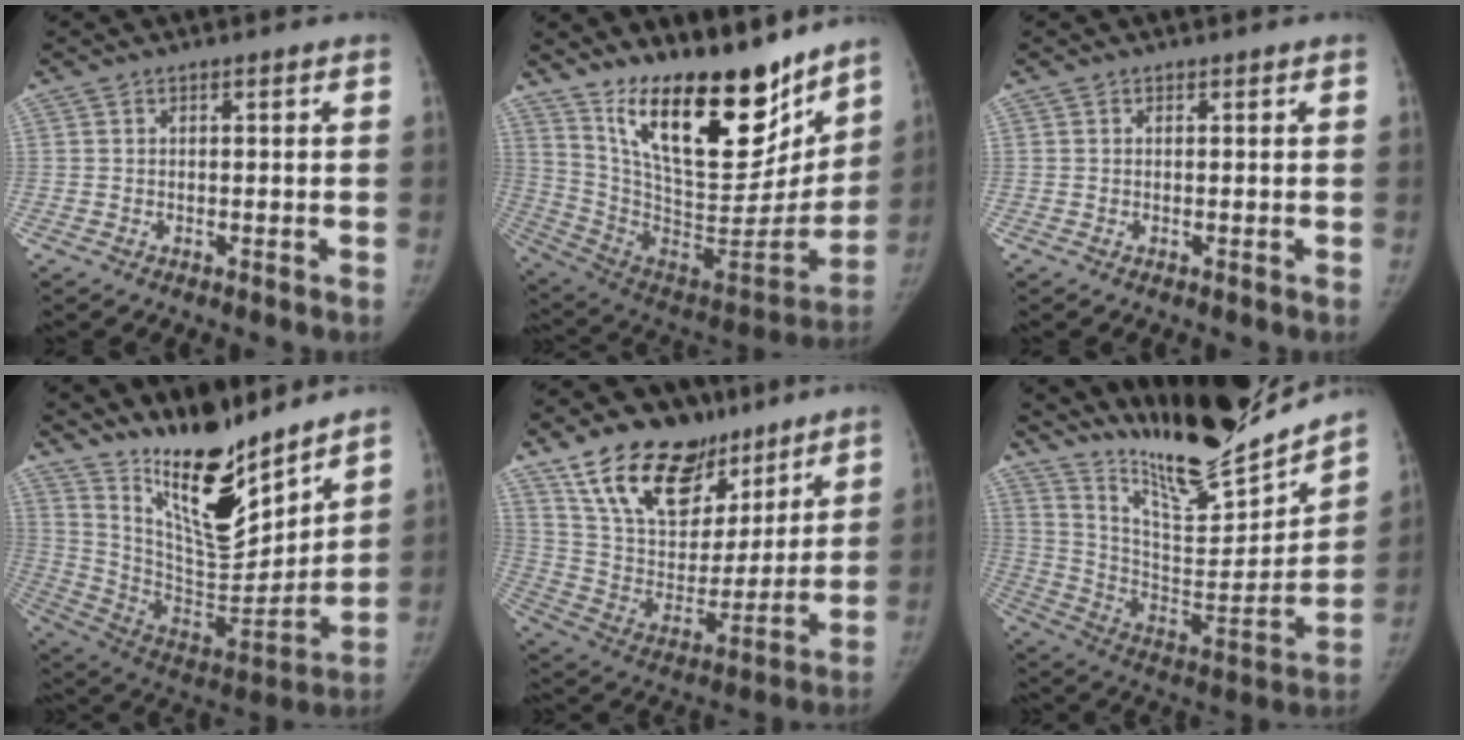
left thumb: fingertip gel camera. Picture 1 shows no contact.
{"total": 26.5, "force": [18.4, 9.6, 16.5], "torque": [-0.212, -0.109, 0.311]}
{"total": 0.0}
{"total": 20.9, "force": [16.4, 6.2, 11.4], "torque": [-0.142, -0.119, 0.288]}
{"total": 23.2, "force": [15.0, 13.4, 11.5], "torque": [-0.152, -0.051, 0.262]}
{"total": 24.9, "force": [21.9, 3.8, 11.3], "torque": [-0.148, -0.135, 0.351]}